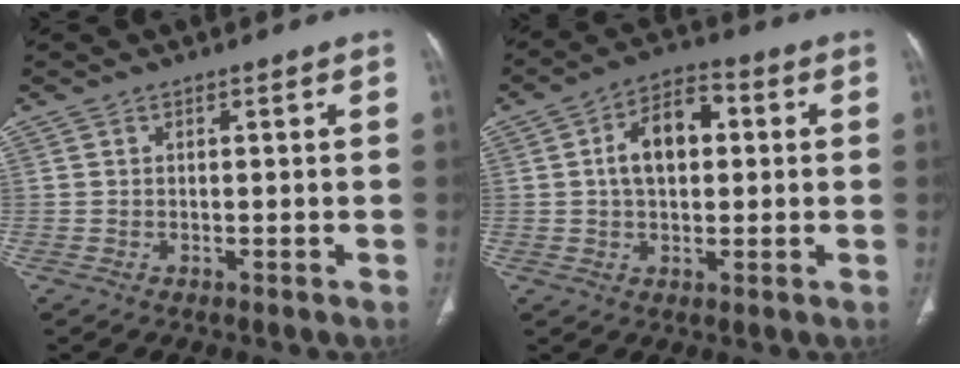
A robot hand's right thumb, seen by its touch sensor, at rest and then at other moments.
{"total": 10.0, "force": [1.4, 6.0, 7.9], "torque": [-0.123, 0.021, 0.018]}